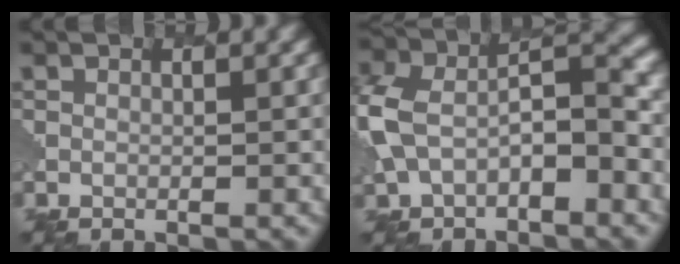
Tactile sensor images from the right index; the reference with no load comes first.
{"total": 7.2, "force": [-1.3, 4.2, 5.7], "torque": [-0.120, 0.015, -0.039]}